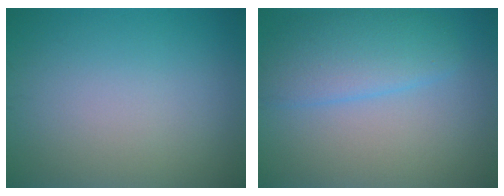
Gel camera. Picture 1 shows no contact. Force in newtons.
{"total": 4.3, "press": 4.3, "slide": 0.1}